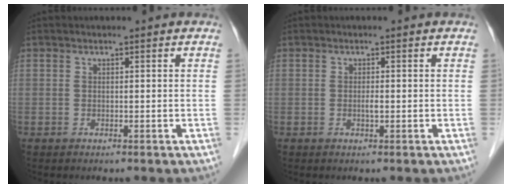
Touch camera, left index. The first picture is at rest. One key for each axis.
{"total": 0.8, "fx": -0.2, "fy": 0.1, "fz": 0.8, "tx": -0.016, "ty": 0.000, "tz": -0.003}